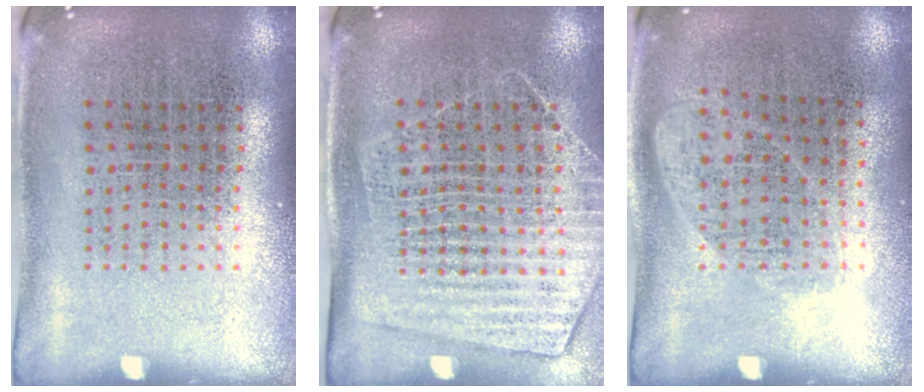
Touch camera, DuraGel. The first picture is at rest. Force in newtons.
{"total": 1.7, "press": 1.5, "slide": 0.8}
{"total": 1.2, "press": 1.0, "slide": 0.6}